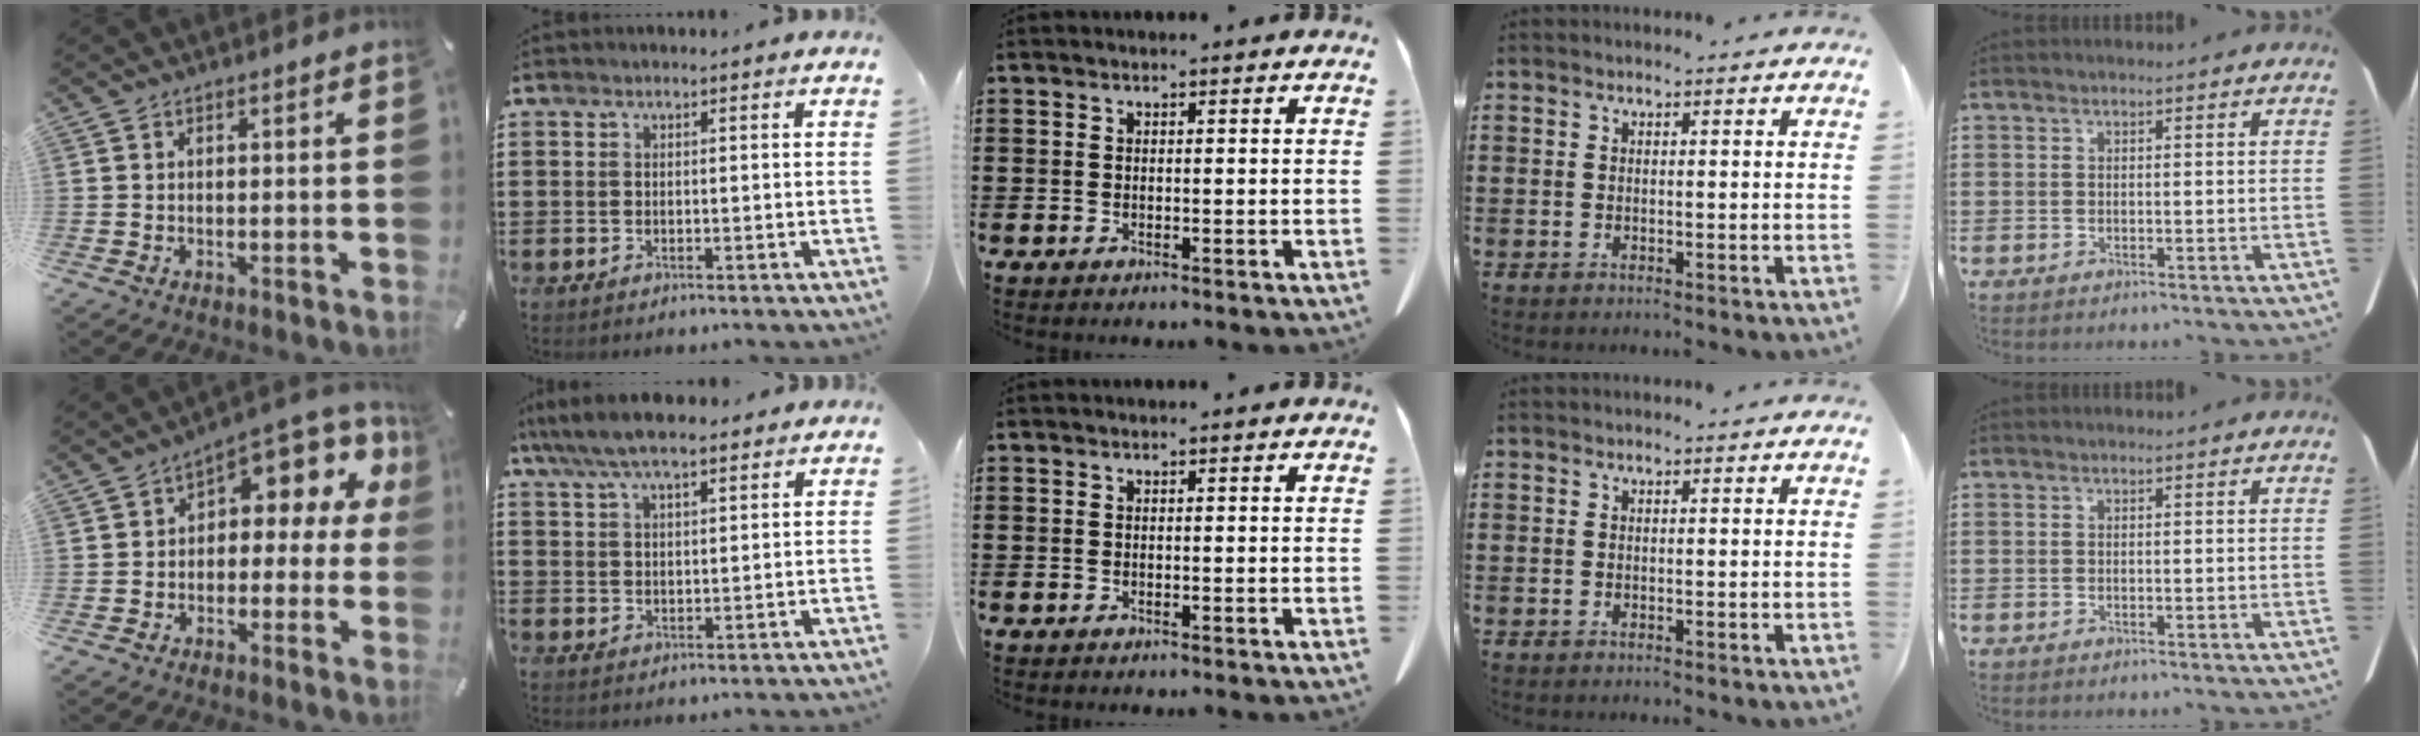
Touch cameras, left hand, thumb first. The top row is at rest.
{"thumb": {"total": 7.8, "force": [4.1, 4.5, 5.0], "torque": [-0.066, -0.038, 0.070]}, "index": {"total": 6.6, "force": [5.4, 1.8, 3.3], "torque": [-0.080, -0.006, 0.098]}}